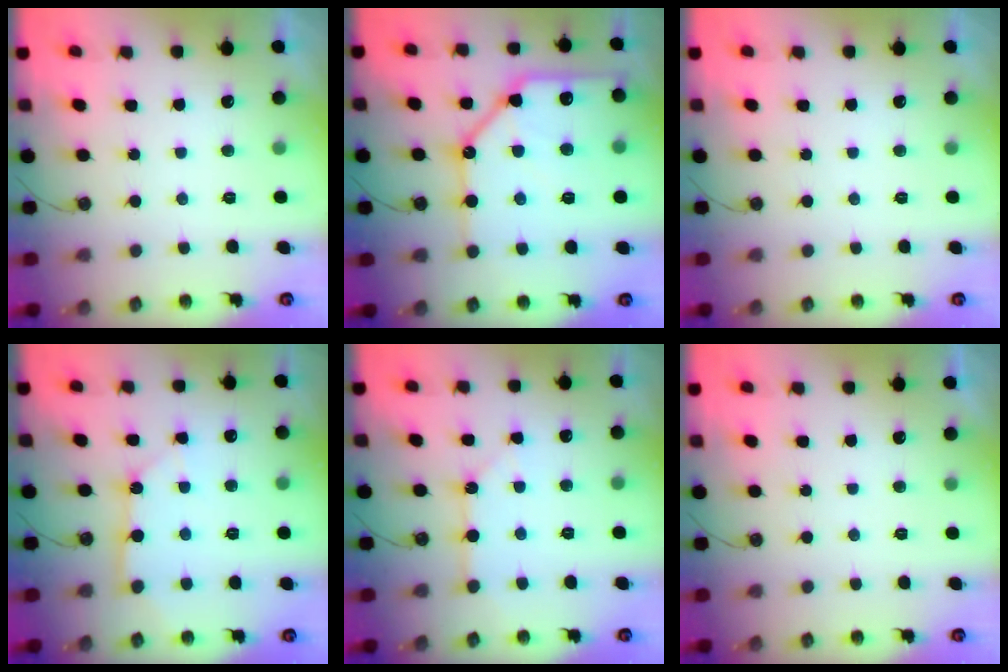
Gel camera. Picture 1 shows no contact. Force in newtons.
{"total": 22.4, "press": 22.2, "slide": 2.5}
{"total": 0.0}
{"total": 8.6, "press": 8.6, "slide": 0.8}
{"total": 2.5, "press": 2.5, "slide": 0.2}
{"total": 0.6, "press": 0.5, "slide": 0.2}